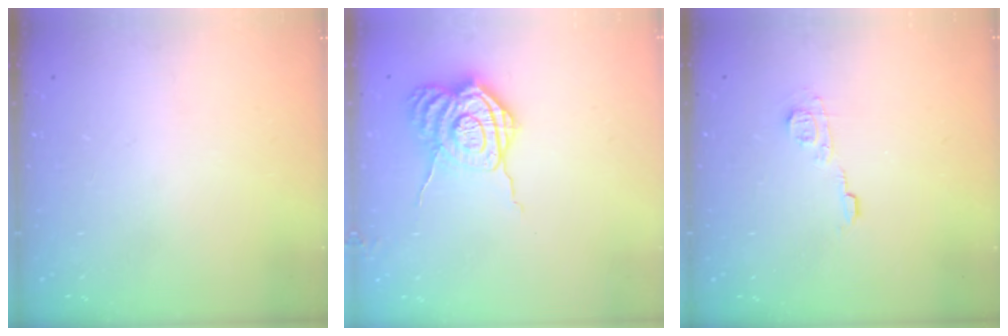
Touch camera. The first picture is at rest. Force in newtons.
{"total": 10.8, "press": 10.8, "slide": 0.9}
{"total": 7.0, "press": 7.0, "slide": 0.6}